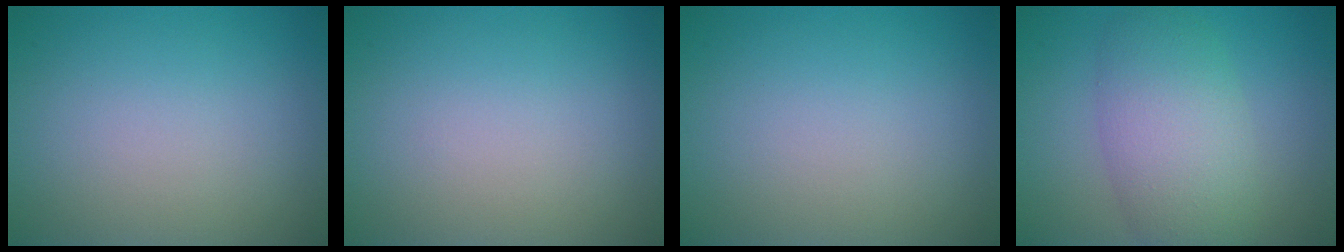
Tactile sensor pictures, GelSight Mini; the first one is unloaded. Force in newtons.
{"total": 0.0}
{"total": 0.0}
{"total": 6.2, "press": 6.2, "slide": 0.1}